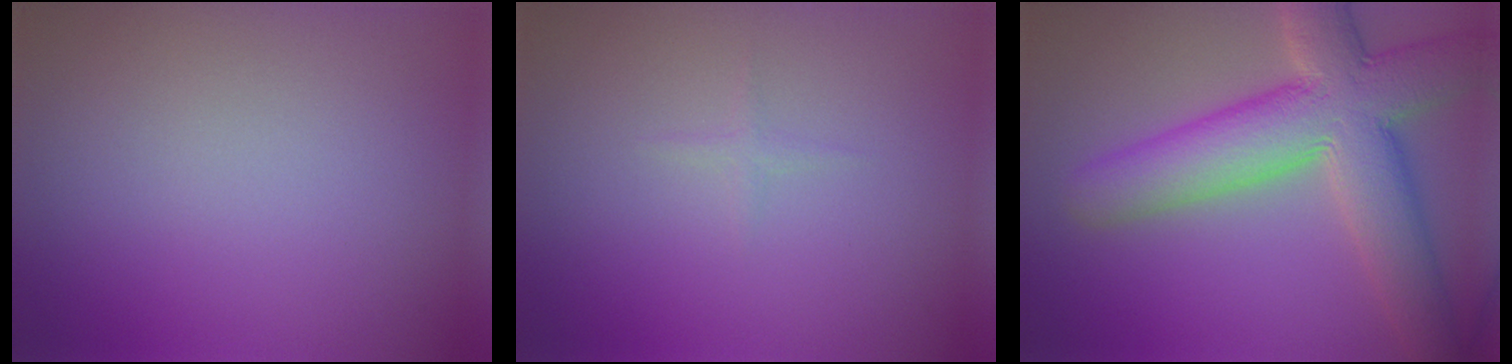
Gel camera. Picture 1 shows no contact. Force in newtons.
{"total": 0.6, "press": 0.6, "slide": 0.0}
{"total": 10.2, "press": 10.2, "slide": 0.8}